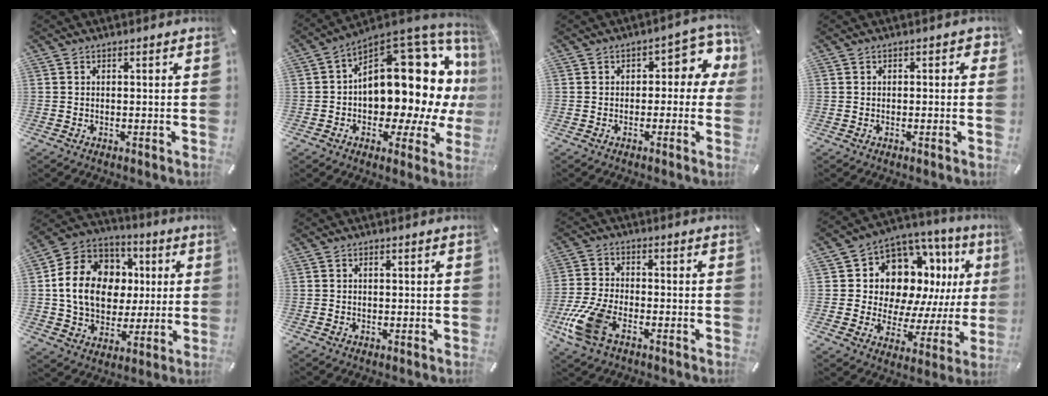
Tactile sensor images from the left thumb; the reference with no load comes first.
{"total": 23.0, "force": [5.2, 12.7, 18.4], "torque": [-0.231, -0.065, 0.091]}
{"total": 7.9, "force": [1.4, 4.9, 6.1], "torque": [-0.069, -0.008, 0.018]}
{"total": 1.3, "force": [-0.1, 1.0, 0.9], "torque": [-0.008, 0.004, -0.005]}
{"total": 17.0, "force": [1.2, 14.5, 8.6], "torque": [-0.174, 0.009, 0.031]}
{"total": 1.0, "force": [0.2, 0.8, 0.5], "torque": [-0.005, 0.001, 0.001]}
{"total": 10.8, "force": [-4.9, 5.8, 7.7], "torque": [-0.172, 0.005, -0.089]}
{"total": 13.7, "force": [6.3, 10.7, 5.9], "torque": [-0.102, -0.064, 0.129]}